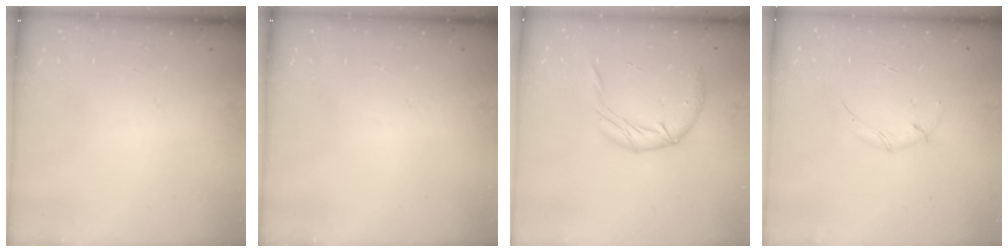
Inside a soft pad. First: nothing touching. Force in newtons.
{"total": 0.0}
{"total": 10.8, "press": 10.7, "slide": 1.3}
{"total": 3.0, "press": 2.9, "slide": 0.8}